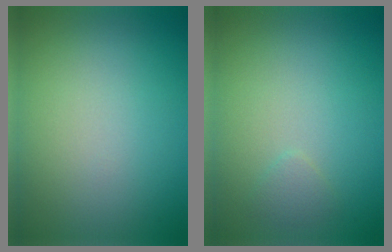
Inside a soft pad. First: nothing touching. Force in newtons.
{"total": 0.9, "press": 0.9, "slide": 0.0}